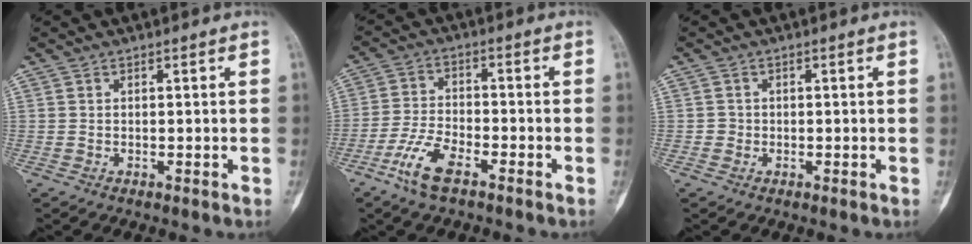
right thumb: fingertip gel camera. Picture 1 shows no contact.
{"total": 7.6, "force": [-4.8, 2.6, 5.3], "torque": [-0.116, 0.017, -0.096]}
{"total": 1.1, "force": [-0.2, 1.1, 0.0], "torque": [0.006, 0.006, -0.005]}